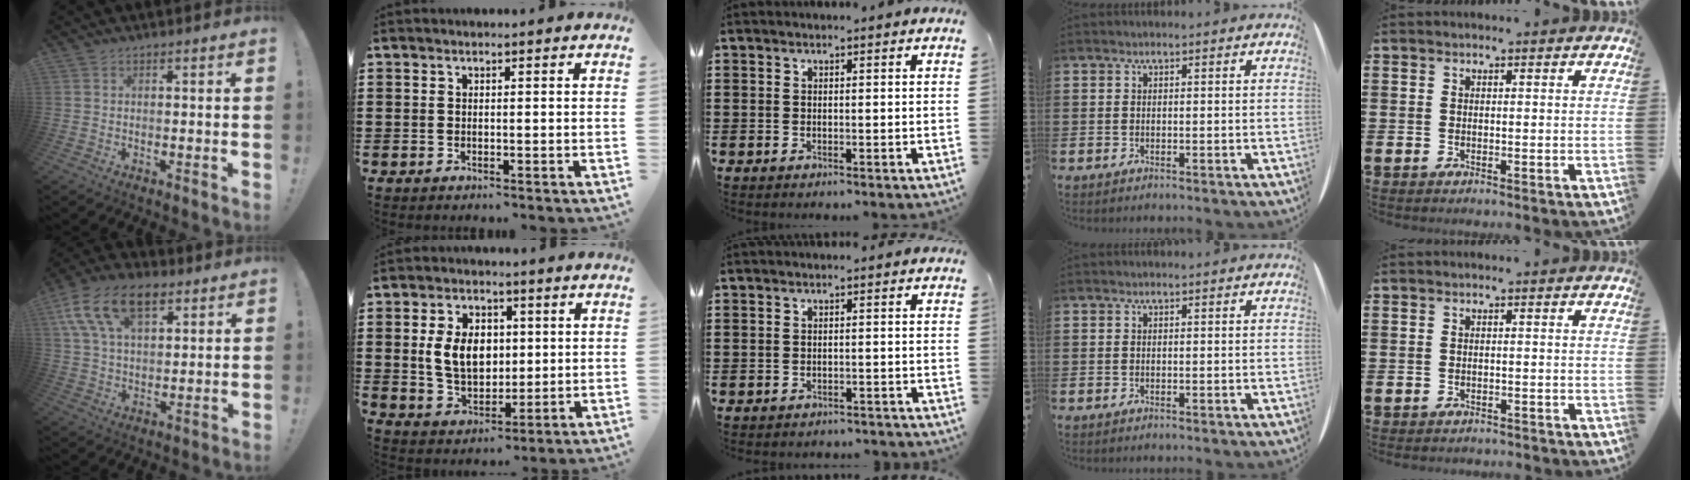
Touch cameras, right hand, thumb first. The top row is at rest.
{"thumb": {"total": 16.5, "force": [7.8, 9.4, 11.0], "torque": [-0.205, -0.023, 0.142]}, "index": {"total": 8.1, "force": [1.0, 5.7, 5.7], "torque": [-0.129, 0.011, 0.014]}, "middle": {"total": 1.3, "force": [-1.3, 0.0, 0.1], "torque": [-0.007, -0.001, -0.027]}, "little": {"total": 0.6, "force": [-0.6, 0.1, 0.0], "torque": [-0.003, 0.000, -0.014]}}